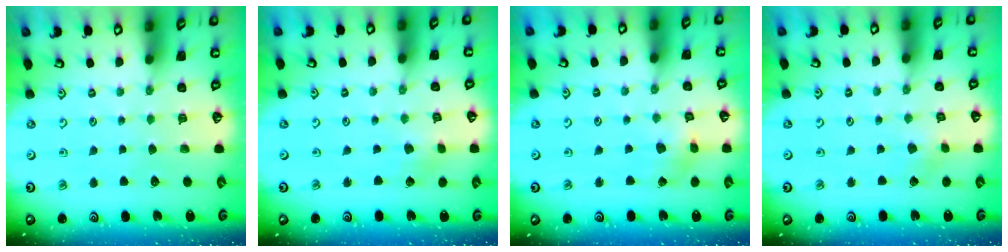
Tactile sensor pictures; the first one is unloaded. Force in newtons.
{"total": 1.4, "press": 1.4, "slide": 0.1}
{"total": 3.0, "press": 2.9, "slide": 0.5}
{"total": 2.2, "press": 2.2, "slide": 0.1}